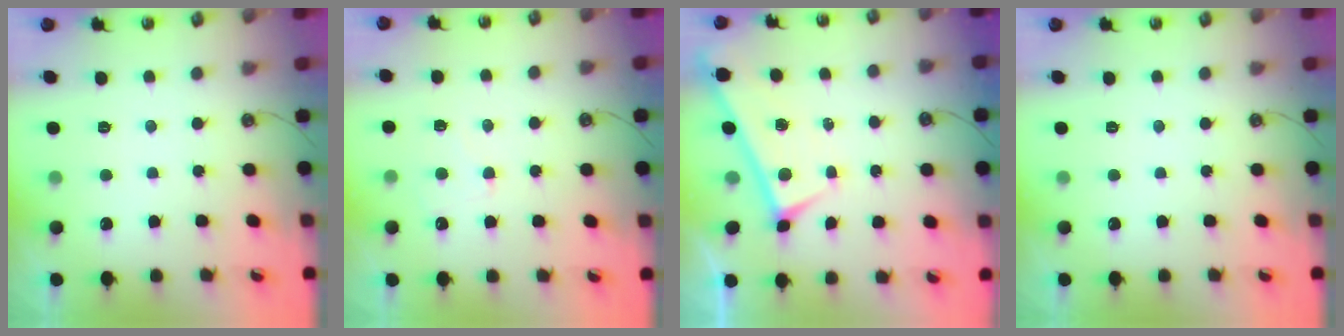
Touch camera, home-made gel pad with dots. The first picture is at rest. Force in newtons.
{"total": 1.3, "press": 1.2, "slide": 0.6}
{"total": 0.0}
{"total": 0.0}